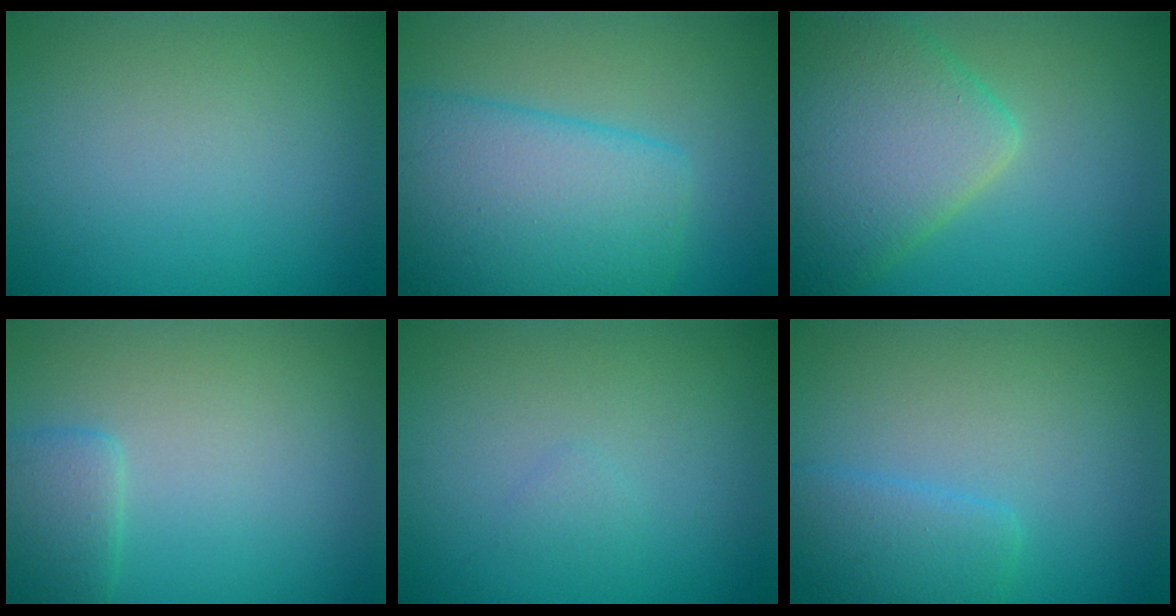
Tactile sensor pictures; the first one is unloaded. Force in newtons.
{"total": 8.9, "press": 8.9, "slide": 0.2}
{"total": 8.8, "press": 8.7, "slide": 0.5}
{"total": 2.4, "press": 2.3, "slide": 0.2}
{"total": 0.6, "press": 0.6, "slide": 0.1}
{"total": 2.7, "press": 2.7, "slide": 0.0}